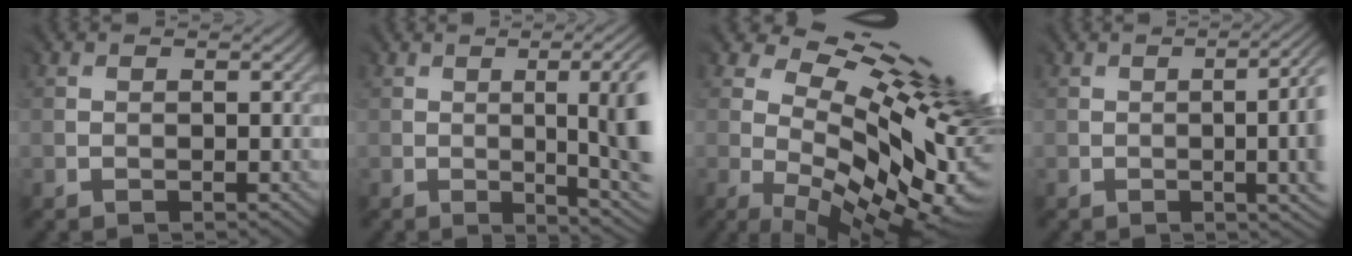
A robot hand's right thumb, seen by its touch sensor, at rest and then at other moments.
{"total": 9.7, "force": [-0.7, 3.4, 9.1], "torque": [-0.091, 0.008, -0.010]}
{"total": 16.1, "force": [5.0, 6.7, 13.8], "torque": [-0.231, -0.002, 0.106]}
{"total": 10.1, "force": [-0.3, 4.8, 8.9], "torque": [-0.090, 0.004, -0.001]}